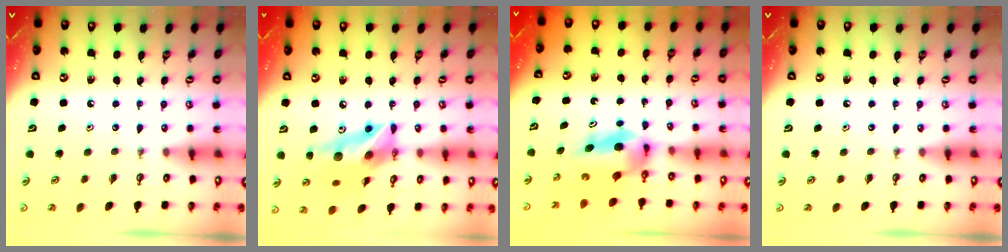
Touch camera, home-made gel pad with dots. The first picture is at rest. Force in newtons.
{"total": 14.7, "press": 14.4, "slide": 2.9}
{"total": 5.5, "press": 5.2, "slide": 1.8}
{"total": 0.0}